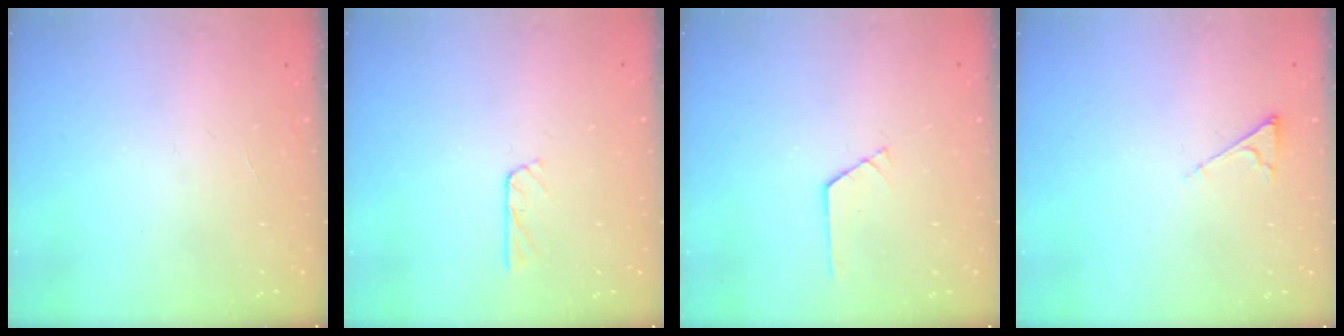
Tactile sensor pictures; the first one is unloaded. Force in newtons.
{"total": 2.8, "press": 2.8, "slide": 0.3}
{"total": 0.9, "press": 0.9, "slide": 0.1}
{"total": 3.3, "press": 3.2, "slide": 0.6}